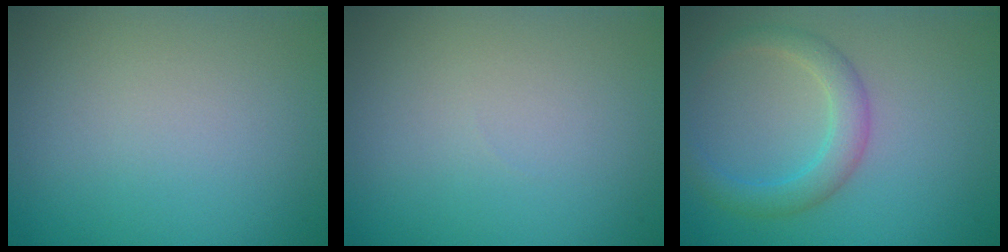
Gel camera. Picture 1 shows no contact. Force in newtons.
{"total": 0.0}
{"total": 3.0, "press": 3.0, "slide": 0.1}